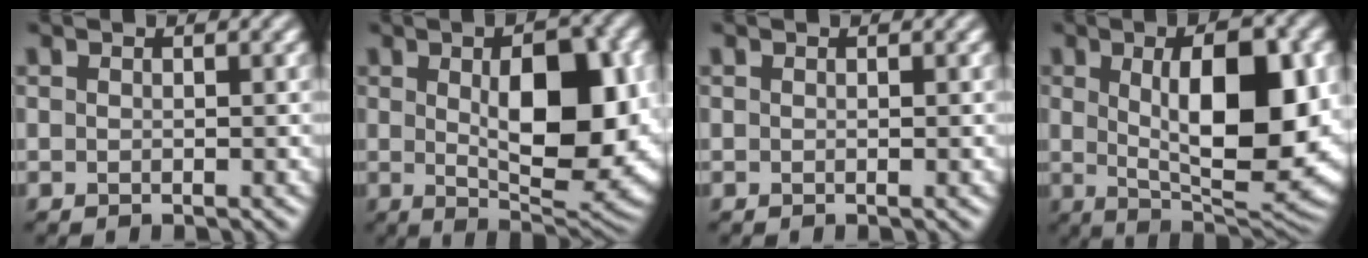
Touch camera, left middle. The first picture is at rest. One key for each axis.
{"total": 12.0, "fx": 0.9, "fy": 4.7, "fz": 11.0, "tx": -0.146, "ty": -0.002, "tz": 0.021}
{"total": 0.0}
{"total": 13.5, "fx": 1.4, "fy": 5.1, "fz": 12.4, "tx": -0.169, "ty": 0.004, "tz": 0.021}